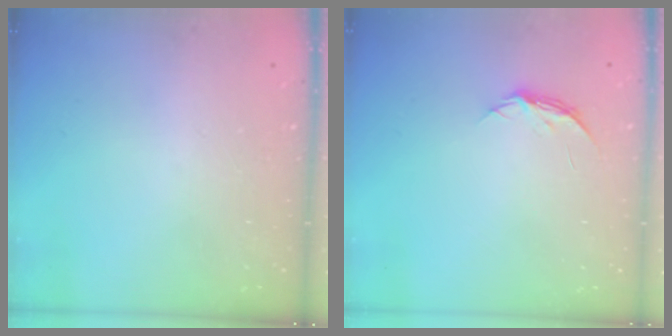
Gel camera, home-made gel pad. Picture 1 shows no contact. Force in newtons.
{"total": 4.5, "press": 4.5, "slide": 0.5}